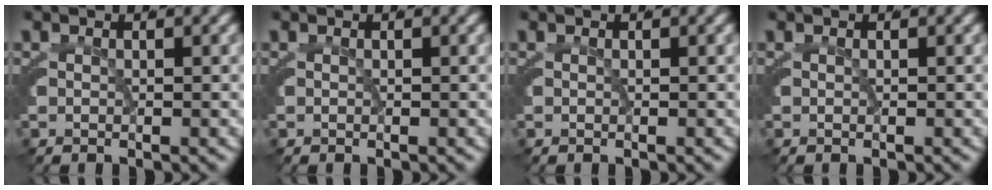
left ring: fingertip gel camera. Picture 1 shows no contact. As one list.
[{"total": 0.0}, {"total": 0.0}, {"total": 0.0}]